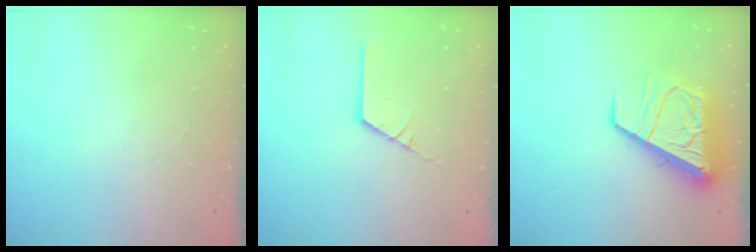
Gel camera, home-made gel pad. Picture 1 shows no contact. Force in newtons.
{"total": 2.3, "press": 2.3, "slide": 0.3}
{"total": 13.6, "press": 13.5, "slide": 1.7}